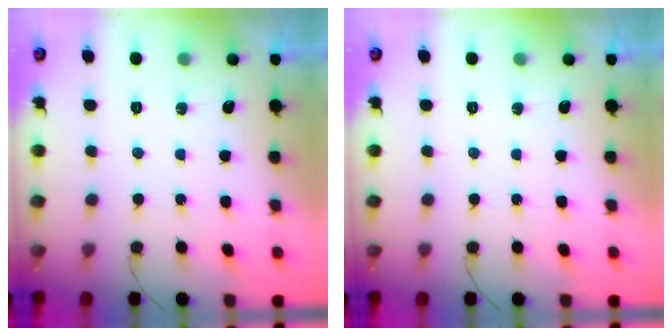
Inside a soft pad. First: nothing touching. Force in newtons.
{"total": 0.0}